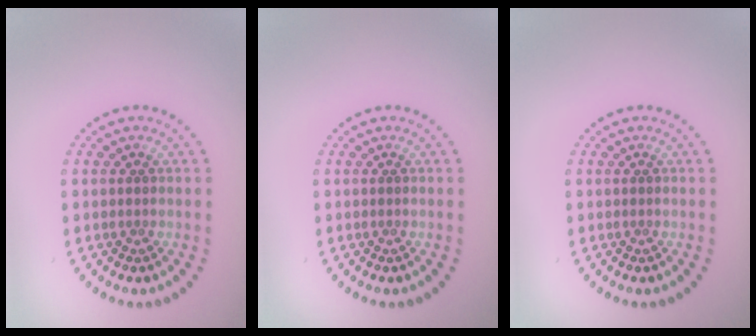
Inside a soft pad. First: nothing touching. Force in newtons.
{"total": 0.0}
{"total": 0.0}